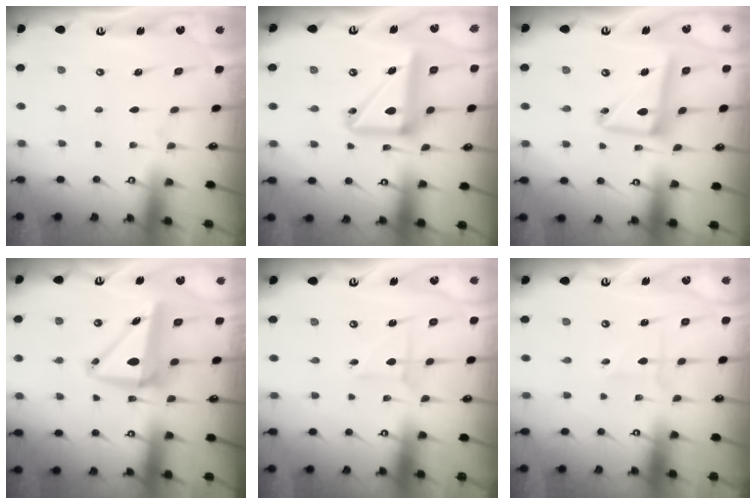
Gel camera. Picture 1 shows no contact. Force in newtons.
{"total": 15.3, "press": 15.2, "slide": 1.7}
{"total": 12.8, "press": 12.7, "slide": 1.2}
{"total": 8.3, "press": 8.1, "slide": 1.9}
{"total": 3.0, "press": 3.0, "slide": 0.3}
{"total": 2.0, "press": 1.7, "slide": 1.0}